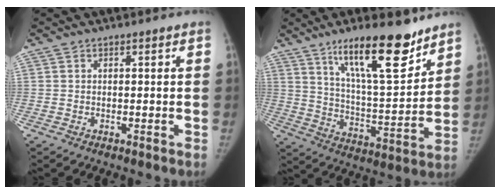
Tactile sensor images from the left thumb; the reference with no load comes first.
{"total": 18.4, "force": [12.4, 4.9, 12.6], "torque": [-0.169, -0.079, 0.211]}